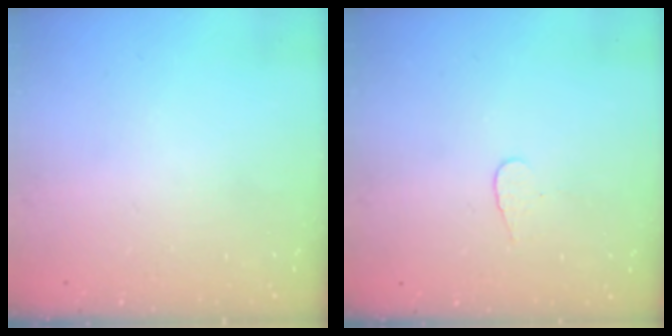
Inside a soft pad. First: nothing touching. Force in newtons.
{"total": 3.7, "press": 3.7, "slide": 0.4}